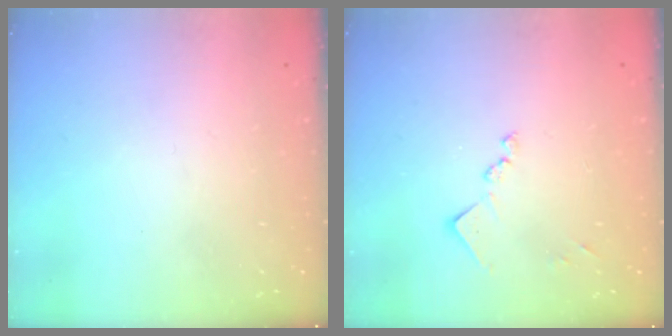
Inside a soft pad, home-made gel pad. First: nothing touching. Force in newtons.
{"total": 10.2, "press": 10.2, "slide": 0.5}